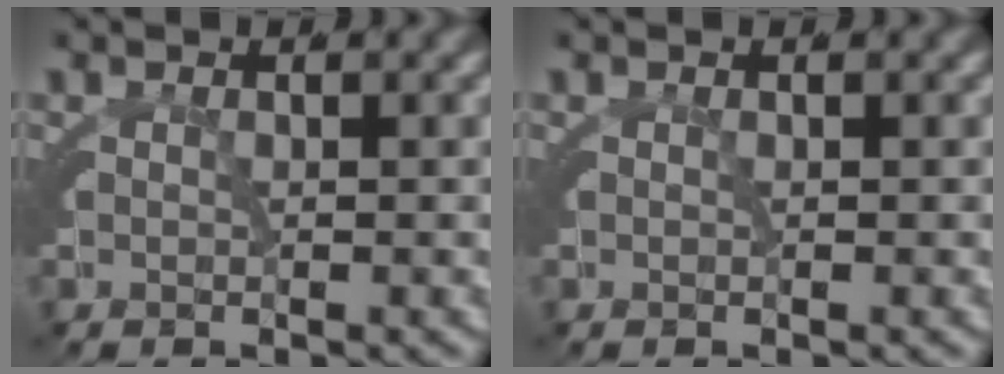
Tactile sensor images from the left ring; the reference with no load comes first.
{"total": 0.0}